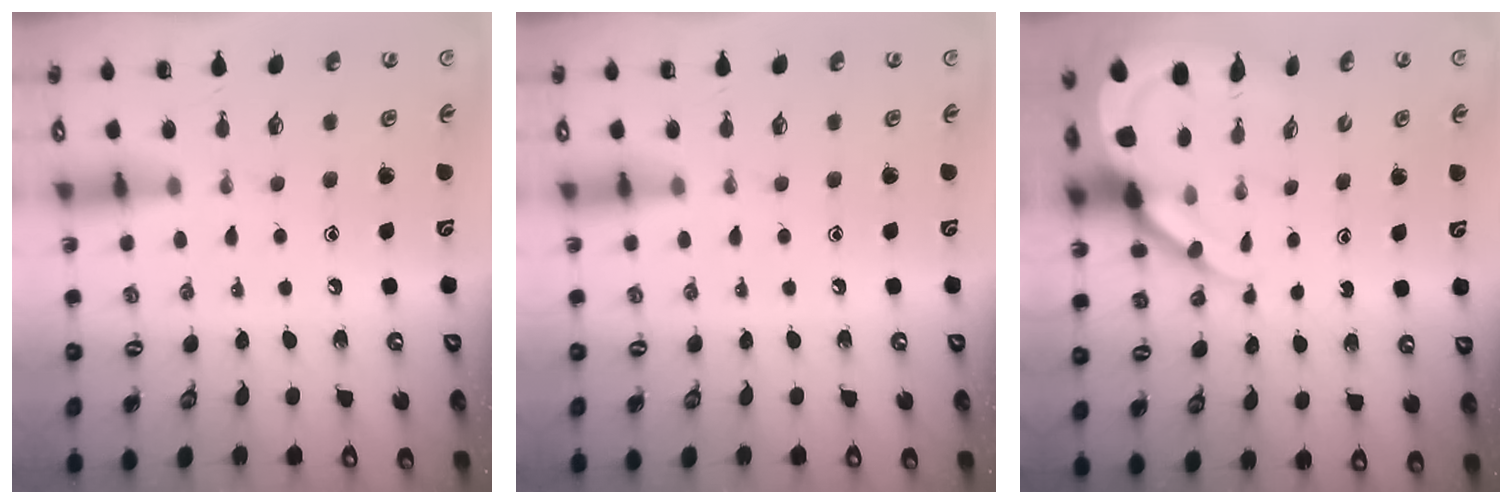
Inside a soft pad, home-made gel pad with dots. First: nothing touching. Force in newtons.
{"total": 0.0}
{"total": 9.7, "press": 9.7, "slide": 1.0}